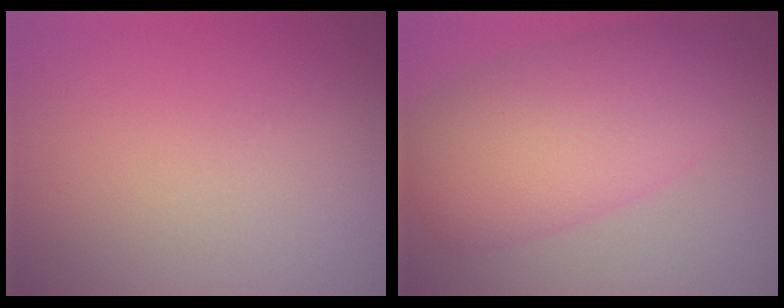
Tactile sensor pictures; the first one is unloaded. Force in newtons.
{"total": 8.4, "press": 8.4, "slide": 0.2}